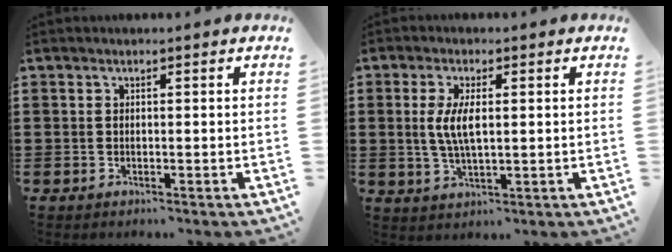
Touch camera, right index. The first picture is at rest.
{"total": 5.2, "force": [0.6, 1.9, 4.8], "torque": [-0.109, 0.001, 0.005]}